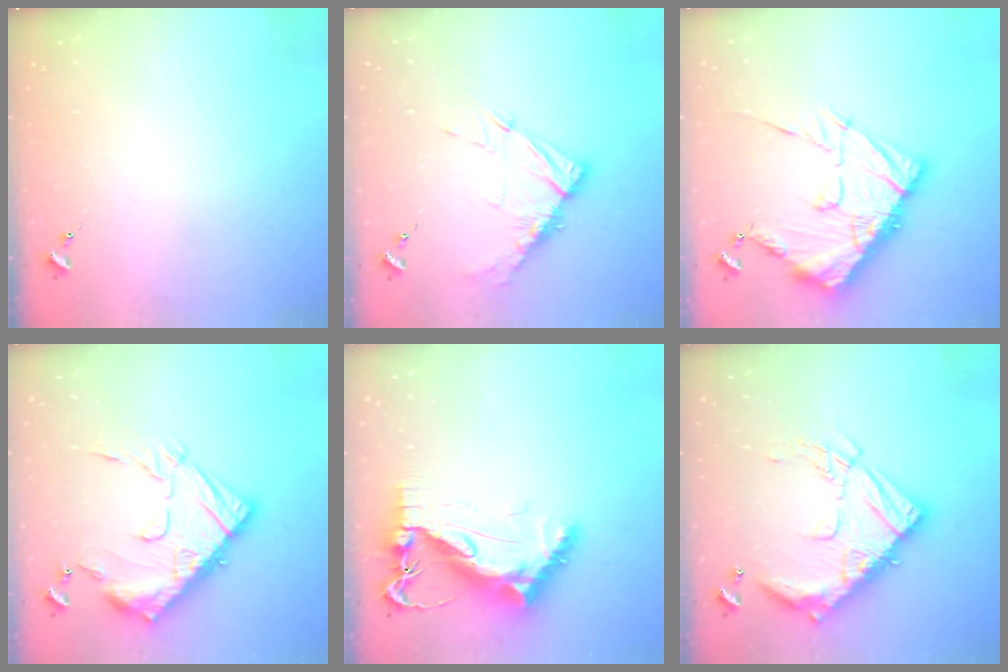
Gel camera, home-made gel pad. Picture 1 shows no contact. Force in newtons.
{"total": 11.3, "press": 11.2, "slide": 1.1}
{"total": 18.0, "press": 17.9, "slide": 1.6}
{"total": 20.3, "press": 20.3, "slide": 1.1}
{"total": 11.9, "press": 11.9, "slide": 1.0}
{"total": 21.3, "press": 21.2, "slide": 2.1}